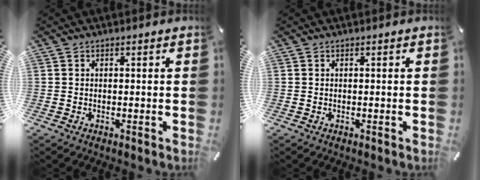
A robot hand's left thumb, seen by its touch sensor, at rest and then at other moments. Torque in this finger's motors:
{"motor_torque": [0.00, 0.00, 0.00, 0.00, 0.00]}